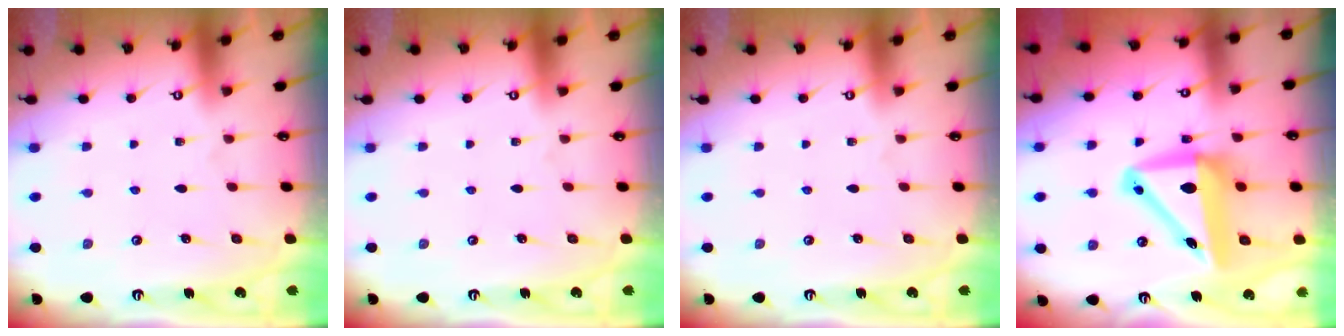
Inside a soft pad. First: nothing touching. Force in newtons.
{"total": 0.0}
{"total": 0.0}
{"total": 11.8, "press": 11.3, "slide": 3.5}